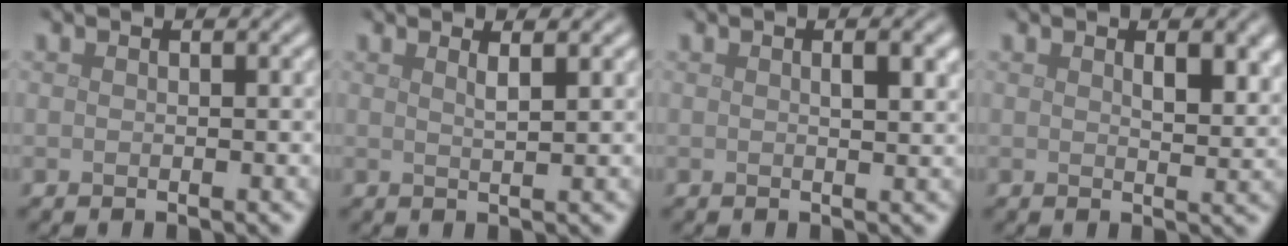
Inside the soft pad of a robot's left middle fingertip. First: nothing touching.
{"total": 1.5, "force": [0.8, 0.4, 1.2], "torque": [-0.010, 0.003, 0.009]}
{"total": 2.1, "force": [0.7, 0.6, 1.9], "torque": [-0.020, 0.002, 0.010]}
{"total": 3.1, "force": [1.3, 1.1, 2.6], "torque": [-0.037, -0.004, 0.025]}